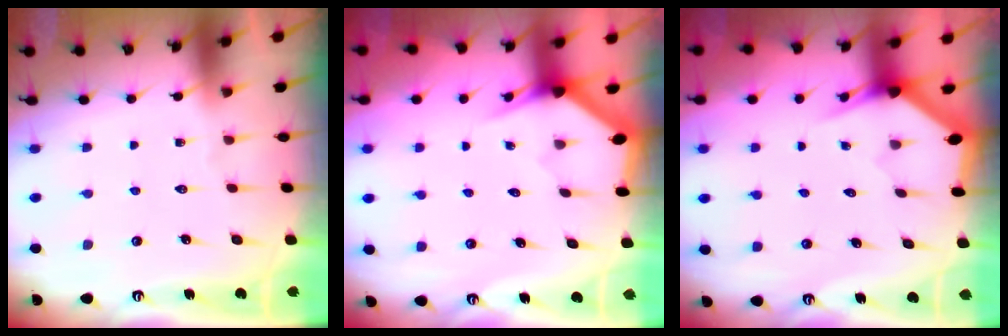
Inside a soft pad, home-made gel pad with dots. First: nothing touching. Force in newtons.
{"total": 3.2, "press": 3.2, "slide": 0.1}
{"total": 3.2, "press": 3.2, "slide": 0.1}